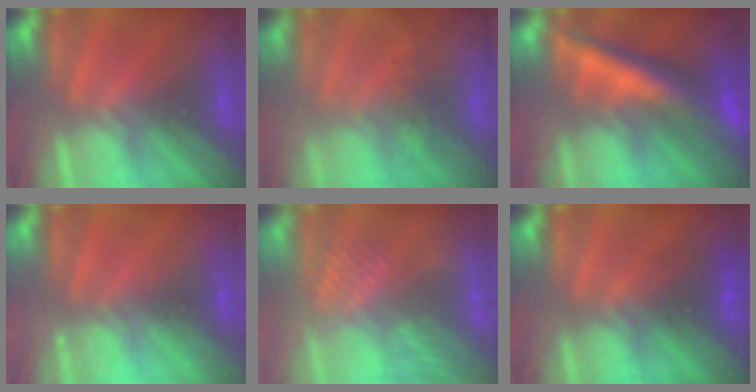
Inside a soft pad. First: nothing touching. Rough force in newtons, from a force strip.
{"total": 9.2}
{"total": 5.9}
{"total": 2.2}
{"total": 3.9}
{"total": 2.6}